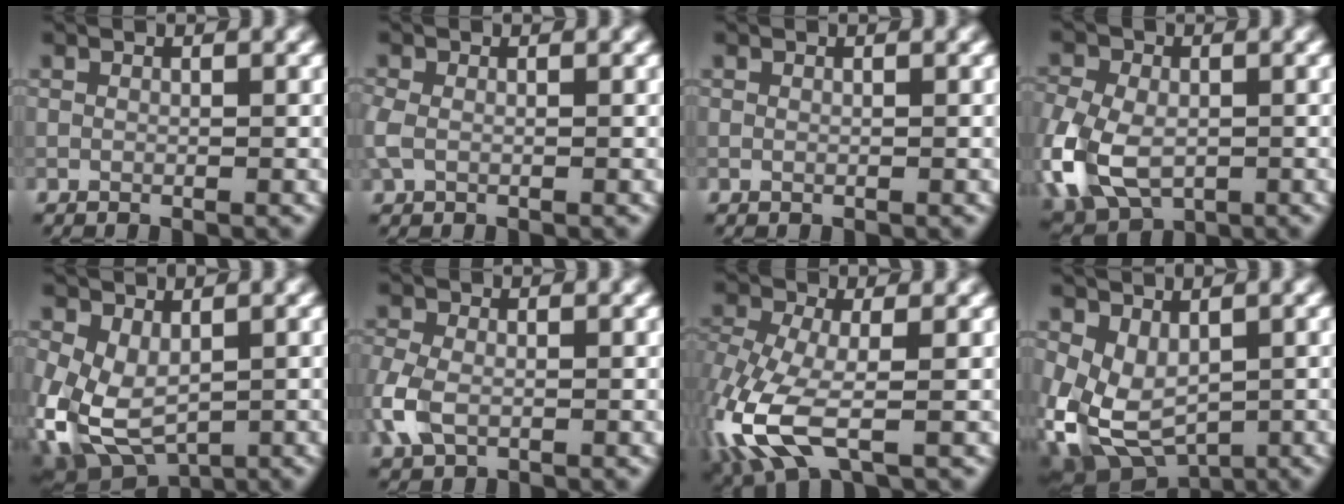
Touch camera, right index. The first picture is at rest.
{"total": 1.7, "force": [-0.3, 1.3, 1.1], "torque": [-0.033, 0.000, -0.010]}
{"total": 0.0}
{"total": 10.0, "force": [-3.0, 6.6, 6.9], "torque": [-0.171, -0.028, -0.062]}
{"total": 7.1, "force": [-1.7, 4.3, 5.3], "torque": [-0.134, -0.014, -0.024]}
{"total": 3.9, "force": [-1.2, 2.6, 2.7], "torque": [-0.078, -0.005, -0.030]}
{"total": 7.4, "force": [-2.8, 3.1, 6.1], "torque": [-0.149, -0.006, -0.066]}
{"total": 6.8, "force": [-0.9, 4.7, 4.8], "torque": [-0.110, -0.022, -0.003]}